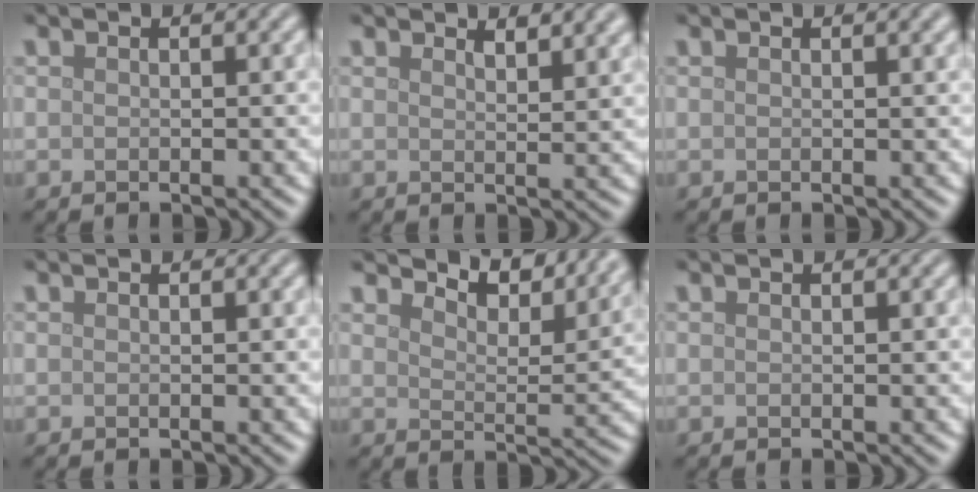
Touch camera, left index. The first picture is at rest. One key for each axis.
{"total": 2.4, "fx": 2.0, "fy": 0.6, "fz": 1.1, "tx": -0.011, "ty": 0.000, "tz": 0.035}
{"total": 1.2, "fx": 0.7, "fy": 0.4, "fz": 0.9, "tx": -0.005, "ty": 0.006, "tz": 0.010}
{"total": 0.0}
{"total": 7.2, "fx": 6.7, "fy": 1.3, "fz": 2.3, "tx": -0.042, "ty": 0.002, "tz": 0.093}
{"total": 0.0}